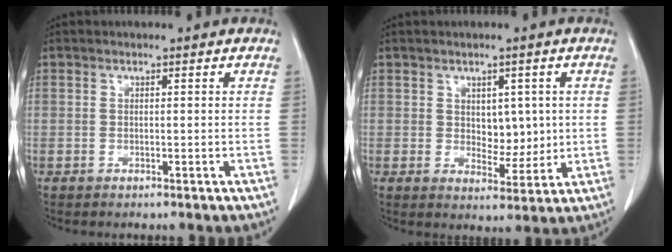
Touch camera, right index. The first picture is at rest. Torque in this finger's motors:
{"motor_torque": [-0.01, 0.19, 0.06, 0.00]}